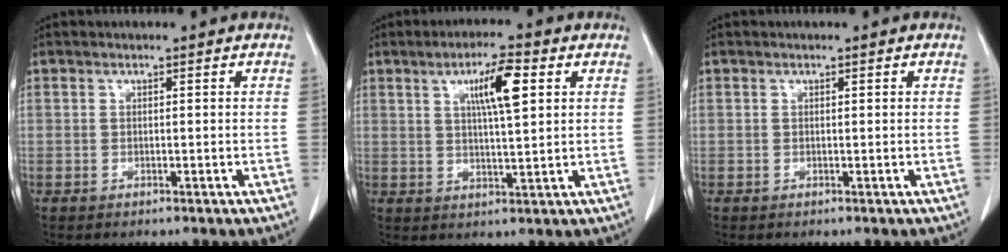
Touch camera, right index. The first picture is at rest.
{"total": 7.5, "force": [2.8, 0.8, 6.9], "torque": [-0.122, 0.005, 0.046]}
{"total": 0.0}